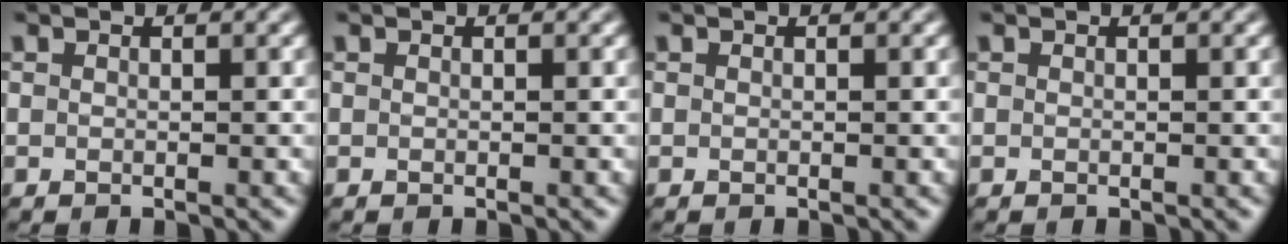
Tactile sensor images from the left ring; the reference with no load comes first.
{"total": 0.0}
{"total": 0.0}
{"total": 0.0}